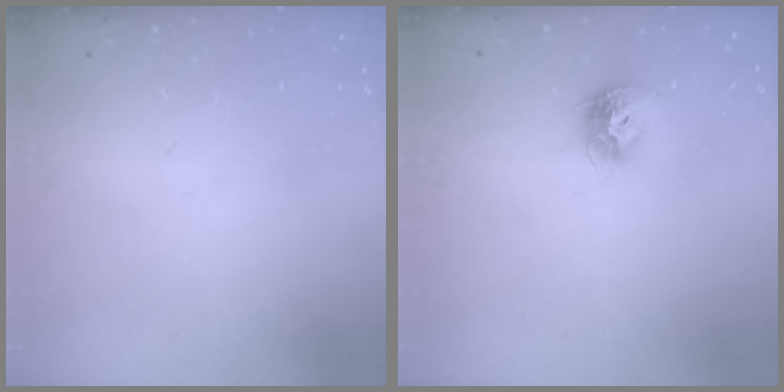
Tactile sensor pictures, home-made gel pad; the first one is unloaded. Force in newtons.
{"total": 9.3, "press": 9.3, "slide": 0.3}